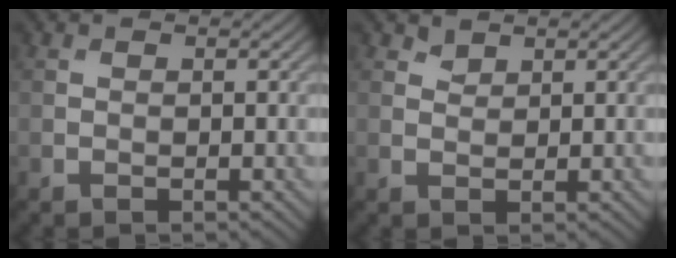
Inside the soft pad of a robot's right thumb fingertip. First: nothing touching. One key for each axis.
{"total": 1.2, "fx": 1.1, "fy": 0.5, "fz": 0.3, "tx": -0.006, "ty": -0.003, "tz": 0.024}